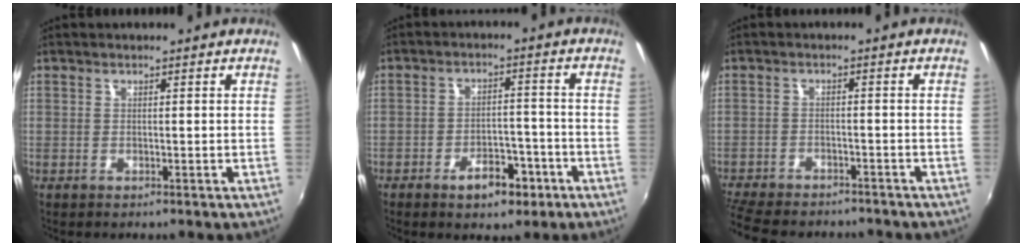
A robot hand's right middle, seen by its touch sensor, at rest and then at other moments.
{"total": 7.0, "force": [-4.1, 3.6, 4.3], "torque": [-0.081, 0.007, -0.054]}
{"total": 13.3, "force": [-11.5, 4.3, 5.2], "torque": [-0.137, -0.022, -0.181]}